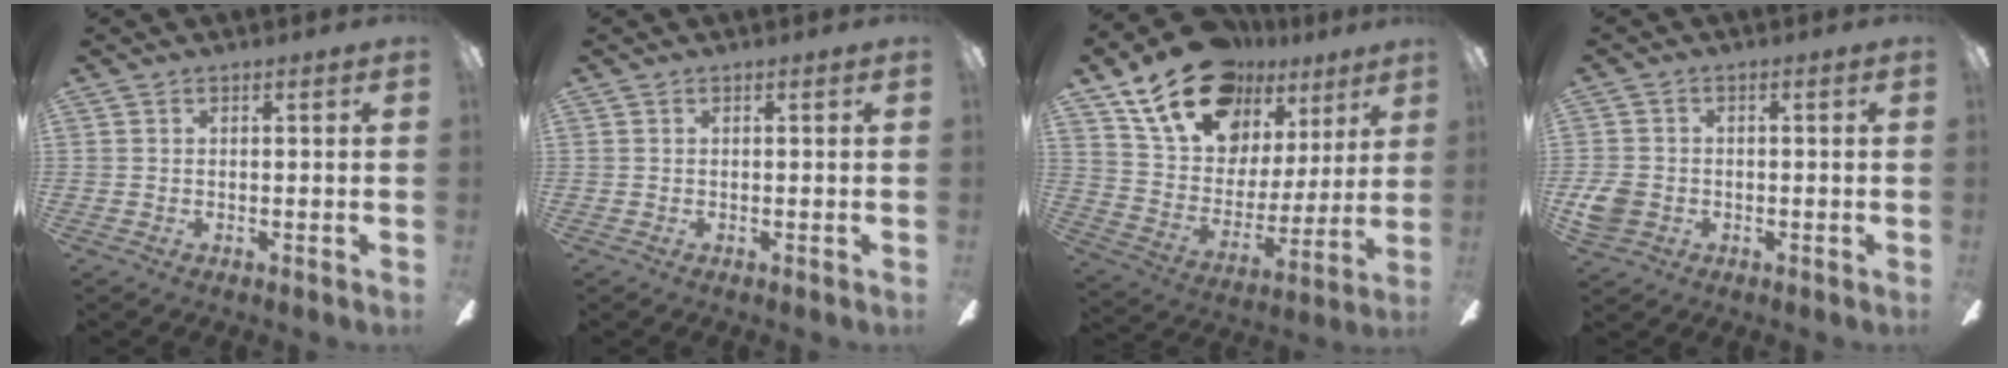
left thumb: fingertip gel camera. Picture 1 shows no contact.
{"total": 0.0}
{"total": 20.6, "force": [14.8, 11.3, 8.8], "torque": [-0.167, -0.086, 0.271]}
{"total": 5.2, "force": [-1.3, 4.4, 2.5], "torque": [-0.052, 0.007, -0.025]}